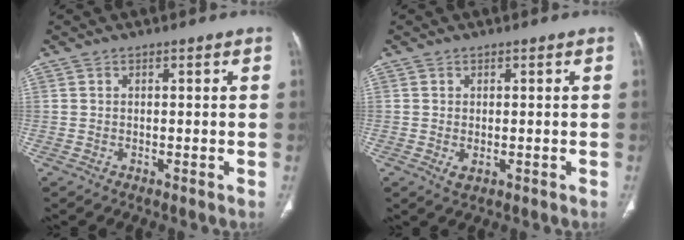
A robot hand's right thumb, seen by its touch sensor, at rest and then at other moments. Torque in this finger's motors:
{"motor_torque": [-0.48, 0.25, -0.21, -0.16, 0.07]}